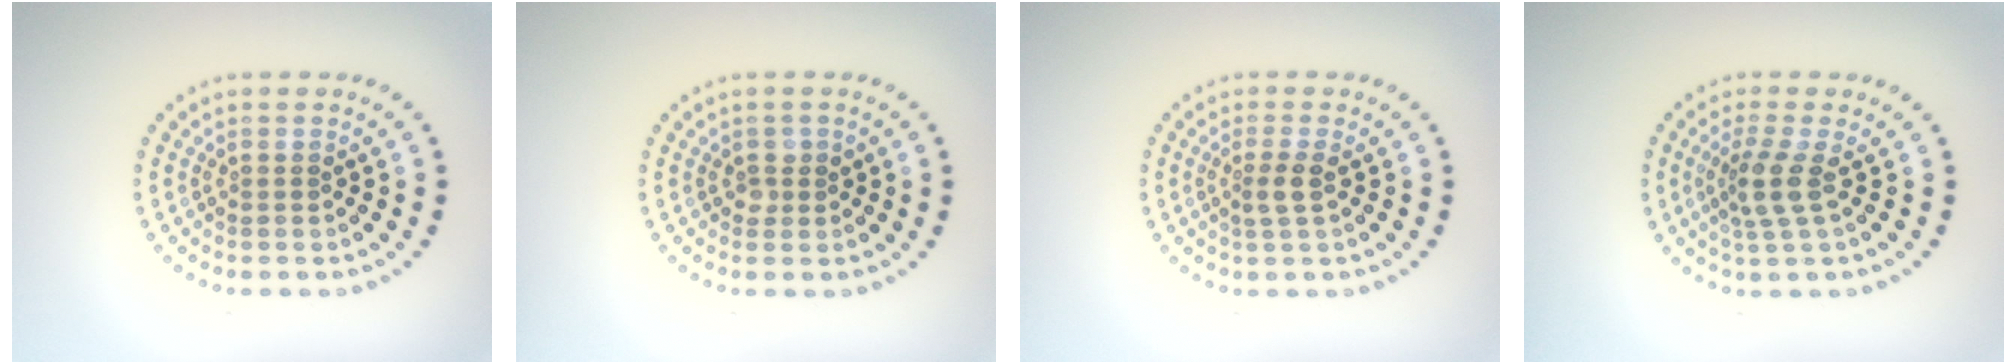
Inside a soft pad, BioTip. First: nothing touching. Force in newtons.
{"total": 1.1, "press": 1.0, "slide": 0.4}
{"total": 1.6, "press": 1.3, "slide": 0.9}
{"total": 2.7, "press": 2.0, "slide": 1.8}